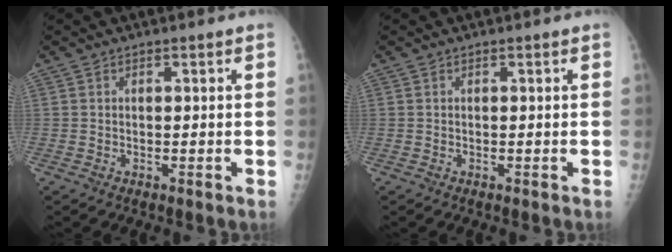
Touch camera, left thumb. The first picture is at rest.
{"total": 0.0}